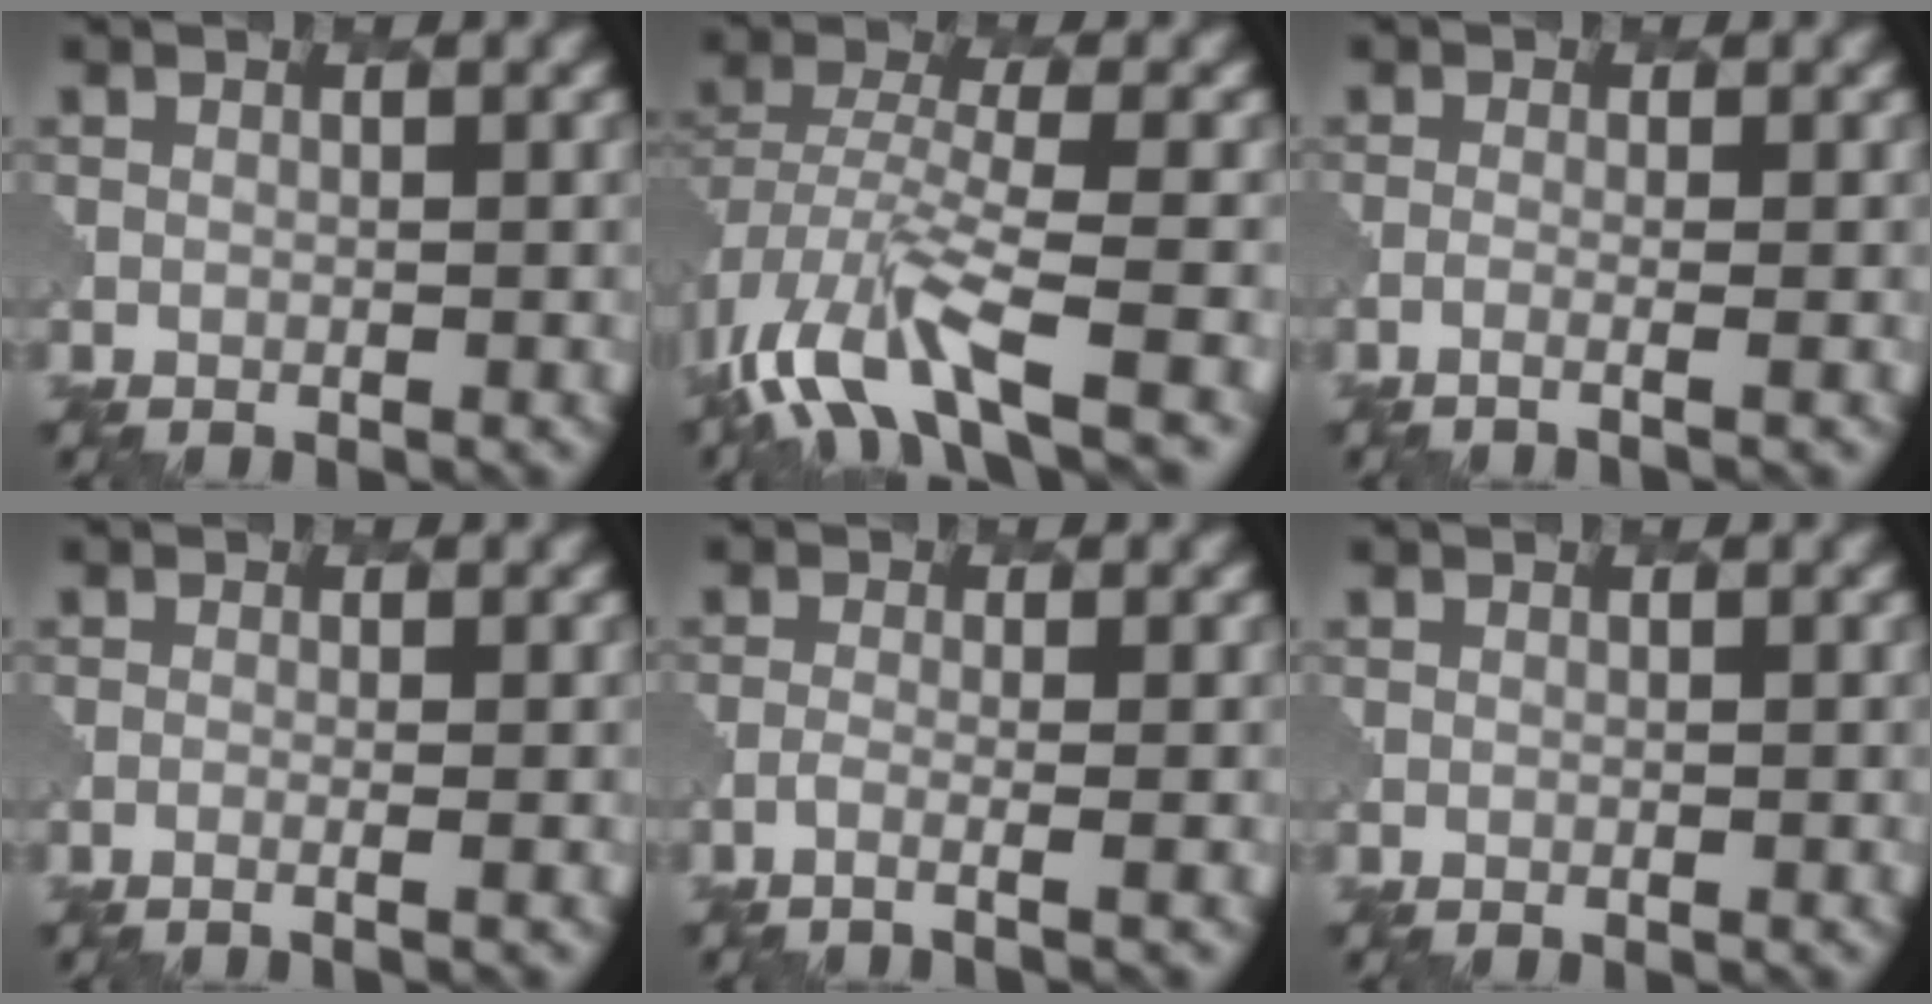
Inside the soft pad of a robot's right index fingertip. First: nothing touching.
{"total": 8.5, "force": [-4.7, 3.5, 6.1], "torque": [-0.126, -0.004, -0.101]}
{"total": 1.7, "force": [-0.6, 0.5, 1.4], "torque": [-0.007, 0.001, -0.028]}
{"total": 1.4, "force": [-0.3, 0.6, 1.2], "torque": [-0.001, 0.003, -0.021]}
{"total": 1.9, "force": [-1.1, 0.4, 1.5], "torque": [-0.014, 0.002, -0.041]}
{"total": 0.0}